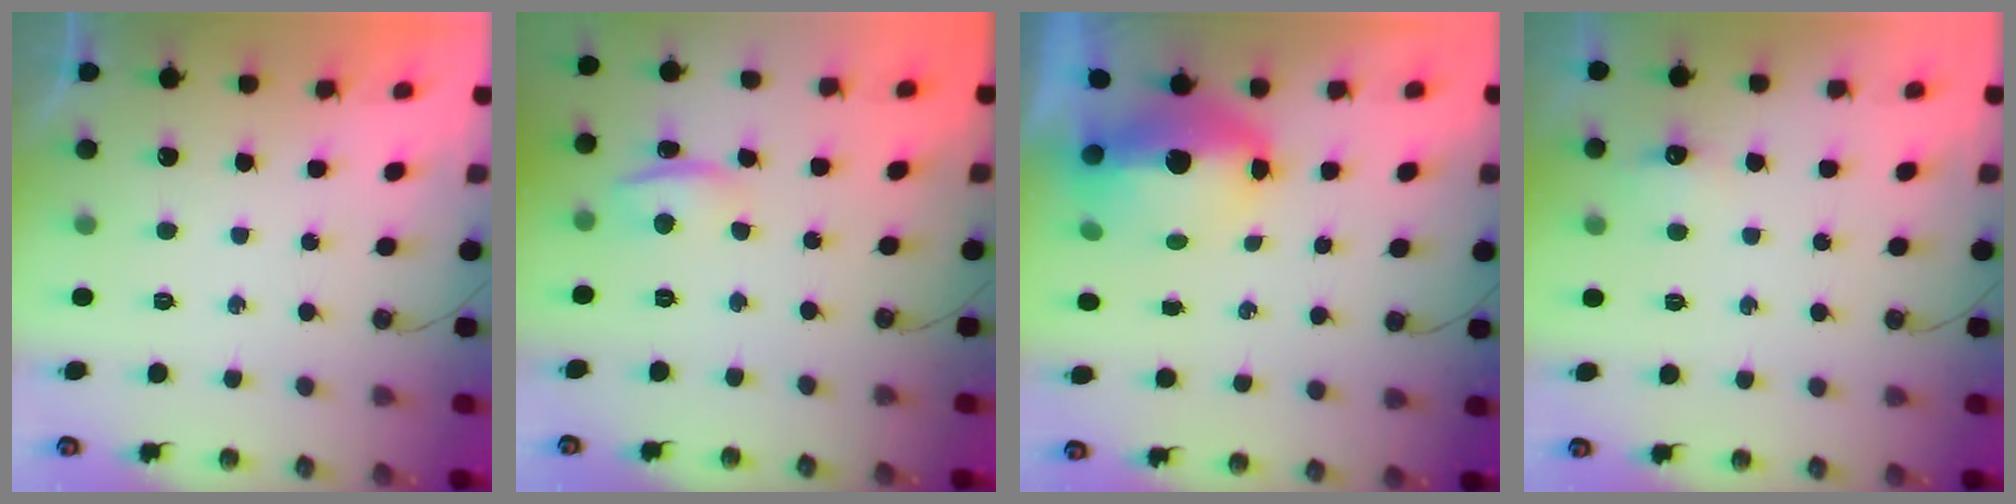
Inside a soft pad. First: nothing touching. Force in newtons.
{"total": 2.0, "press": 1.5, "slide": 1.3}
{"total": 11.2, "press": 11.1, "slide": 2.0}
{"total": 4.3, "press": 4.3, "slide": 0.7}